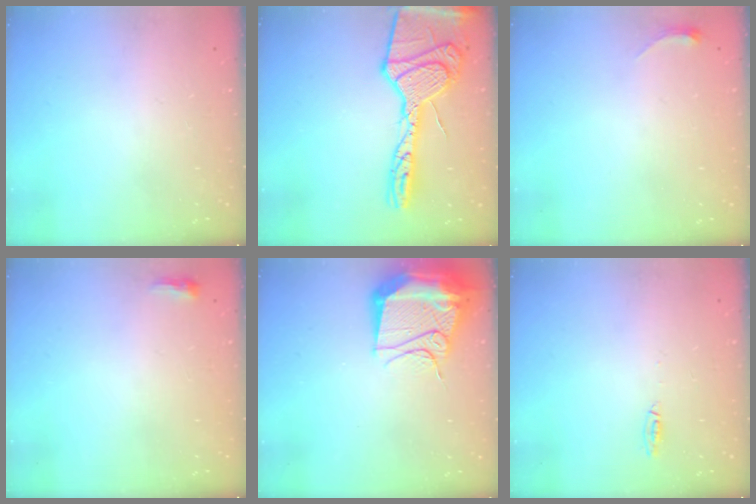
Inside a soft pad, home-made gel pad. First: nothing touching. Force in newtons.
{"total": 23.2, "press": 23.1, "slide": 2.3}
{"total": 3.3, "press": 3.2, "slide": 0.7}
{"total": 2.9, "press": 2.8, "slide": 0.8}
{"total": 17.7, "press": 17.4, "slide": 3.4}
{"total": 5.2, "press": 4.1, "slide": 3.2}